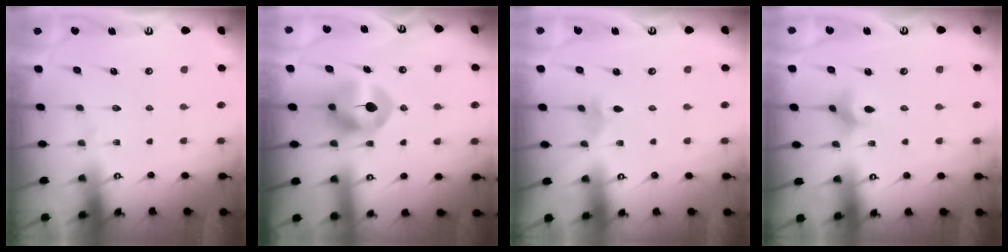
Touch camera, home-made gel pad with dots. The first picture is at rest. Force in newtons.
{"total": 8.4, "press": 8.3, "slide": 1.4}
{"total": 1.7, "press": 1.6, "slide": 0.5}
{"total": 4.7, "press": 4.6, "slide": 0.6}